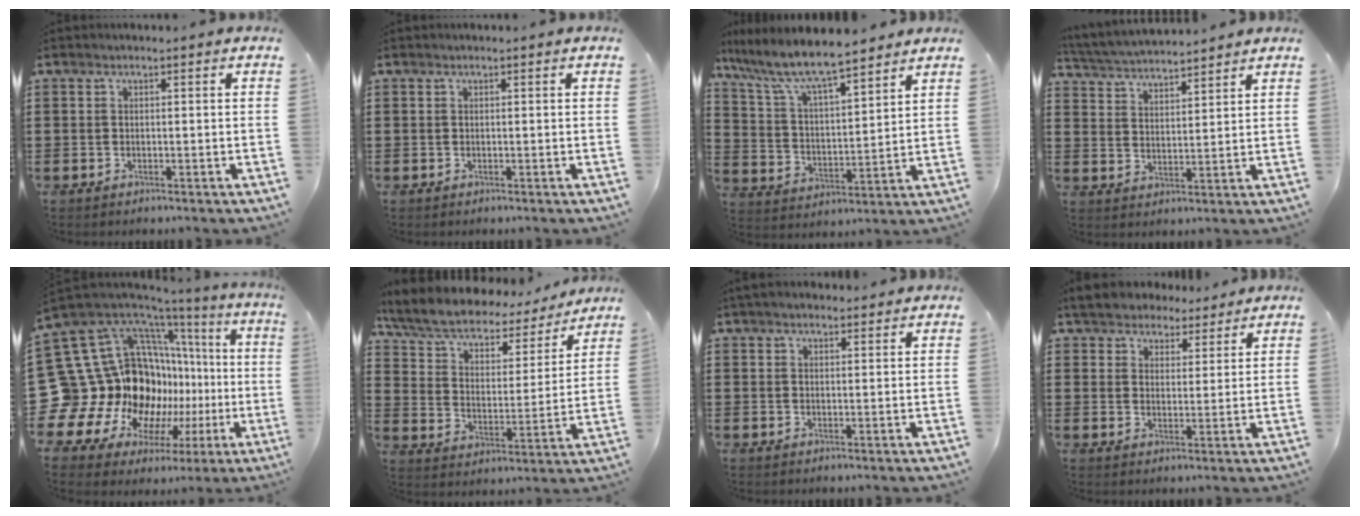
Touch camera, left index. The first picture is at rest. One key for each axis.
{"total": 0.0}
{"total": 8.0, "fx": 7.1, "fy": 1.1, "fz": 3.6, "tx": -0.102, "ty": -0.038, "tz": 0.119}
{"total": 4.2, "fx": 4.2, "fy": 0.1, "fz": 0.4, "tx": -0.027, "ty": -0.023, "tz": 0.073}
{"total": 22.0, "fx": -0.1, "fy": 17.8, "fz": 12.8, "tx": -0.315, "ty": -0.071, "tz": 0.058}
{"total": 6.0, "fx": 4.9, "fy": 2.4, "fz": 2.5, "tx": -0.072, "ty": -0.033, "tz": 0.081}
{"total": 2.2, "fx": 2.0, "fy": 0.7, "fz": 0.7, "tx": -0.018, "ty": 0.005, "tz": 0.038}
{"total": 4.8, "fx": 4.4, "fy": 2.0, "fz": 0.5, "tx": -0.032, "ty": -0.009, "tz": 0.081}